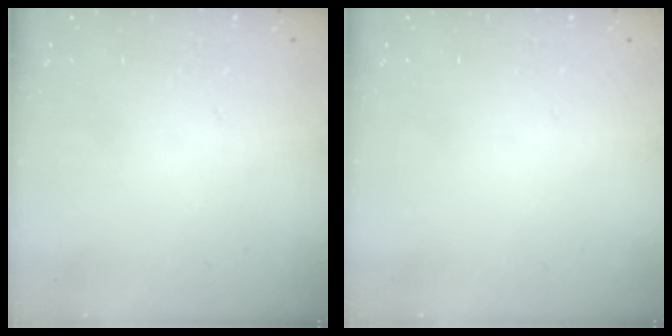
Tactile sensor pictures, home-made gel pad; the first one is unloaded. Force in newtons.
{"total": 0.0}